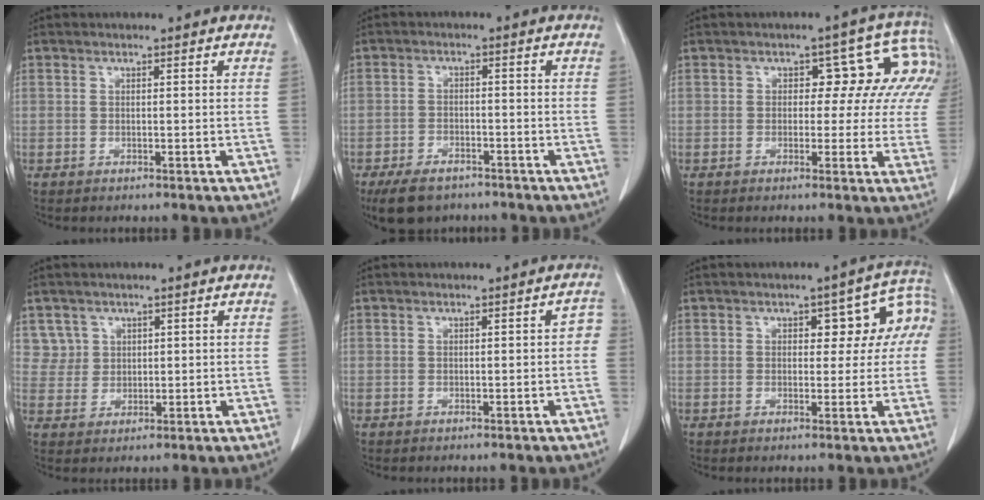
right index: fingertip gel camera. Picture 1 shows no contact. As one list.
[{"total": 7.3, "force": [-5.5, 3.5, 3.1], "torque": [-0.058, -0.004, -0.087]}, {"total": 8.1, "force": [3.5, 5.3, 5.1], "torque": [-0.046, 0.025, 0.018]}, {"total": 3.4, "force": [1.7, 2.9, -0.4], "torque": [0.022, 0.006, 0.029]}, {"total": 1.8, "force": [-0.3, 0.8, 1.5], "torque": [-0.004, 0.008, -0.004]}, {"total": 7.0, "force": [1.5, 4.0, 5.6], "torque": [-0.051, 0.038, 0.017]}]